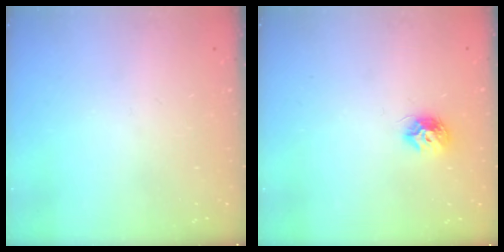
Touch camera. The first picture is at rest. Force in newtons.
{"total": 8.0, "press": 8.0, "slide": 0.5}